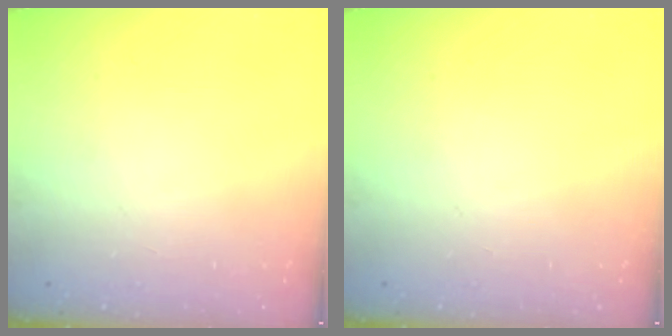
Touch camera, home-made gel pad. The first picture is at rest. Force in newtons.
{"total": 0.0}